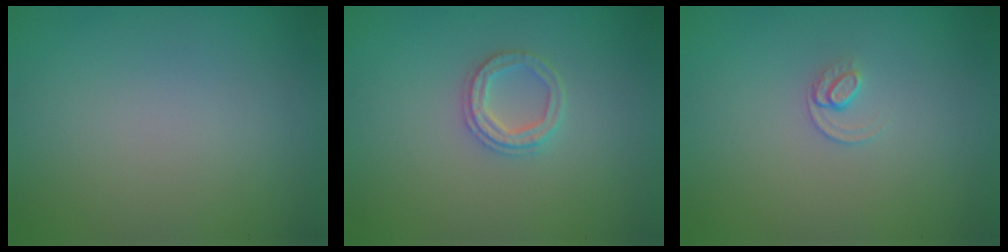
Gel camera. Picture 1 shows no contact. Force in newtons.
{"total": 2.4, "press": 2.4, "slide": 0.4}
{"total": 1.0, "press": 0.6, "slide": 0.8}